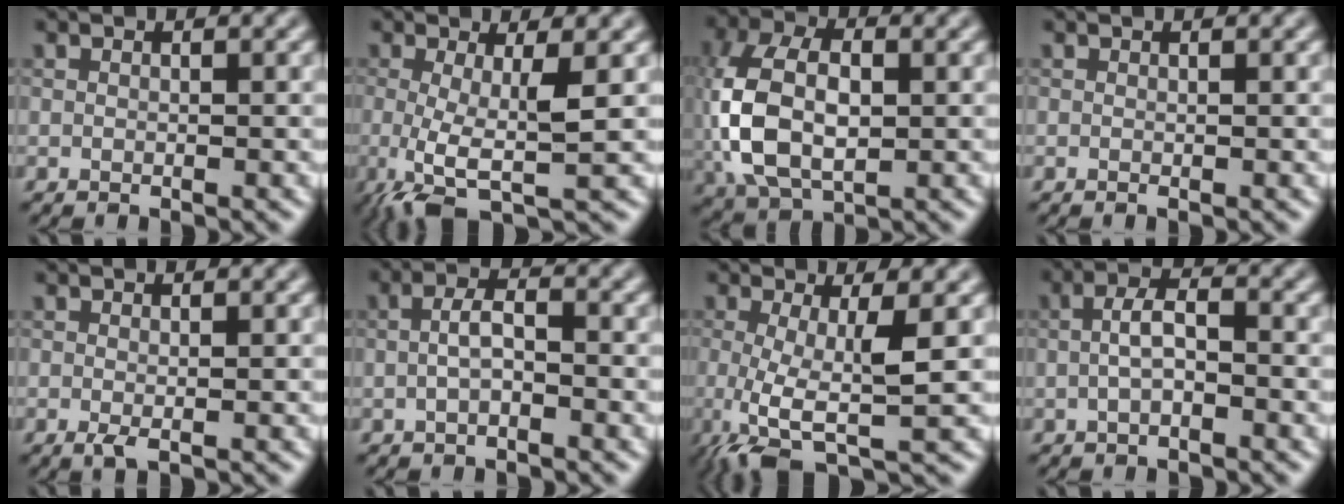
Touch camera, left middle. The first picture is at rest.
{"total": 4.6, "force": [-0.6, 1.0, 4.5], "torque": [-0.087, -0.010, -0.015]}
{"total": 8.9, "force": [0.0, 5.6, 6.8], "torque": [-0.163, 0.001, 0.001]}
{"total": 0.0}
{"total": 0.8, "force": [-0.2, 0.3, 0.7], "torque": [-0.019, -0.002, -0.004]}
{"total": 2.1, "force": [-0.5, 0.9, 1.9], "torque": [-0.041, 0.008, -0.014]}
{"total": 5.5, "force": [-0.7, 1.3, 5.3], "torque": [-0.104, -0.012, -0.016]}
{"total": 2.5, "force": [-0.5, 1.1, 2.2], "torque": [-0.048, 0.008, -0.015]}